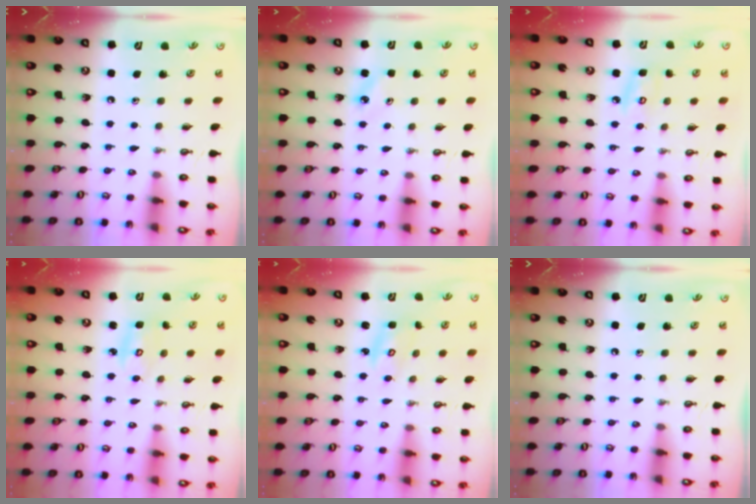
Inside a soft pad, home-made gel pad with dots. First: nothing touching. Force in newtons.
{"total": 4.5, "press": 4.5, "slide": 0.7}
{"total": 6.8, "press": 6.8, "slide": 0.7}
{"total": 3.7, "press": 3.7, "slide": 0.5}
{"total": 2.8, "press": 2.8, "slide": 0.3}
{"total": 0.0}